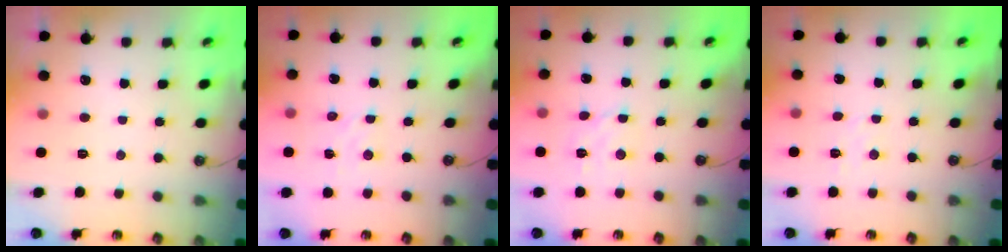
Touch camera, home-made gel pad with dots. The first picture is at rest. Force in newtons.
{"total": 3.3, "press": 3.2, "slide": 0.4}
{"total": 3.1, "press": 3.0, "slide": 0.7}
{"total": 3.6, "press": 3.5, "slide": 0.5}